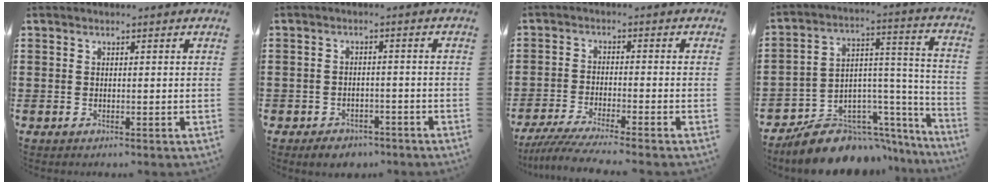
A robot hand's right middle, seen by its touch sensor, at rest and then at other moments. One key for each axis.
{"total": 2.4, "fx": -2.2, "fy": 0.9, "fz": 0.1, "tx": -0.008, "ty": 0.004, "tz": -0.048}
{"total": 4.6, "fx": -4.3, "fy": -0.2, "fz": 1.7, "tx": -0.049, "ty": -0.018, "tz": -0.089}
{"total": 10.5, "fx": -9.1, "fy": 4.5, "fz": 2.7, "tx": -0.042, "ty": 0.029, "tz": -0.163}